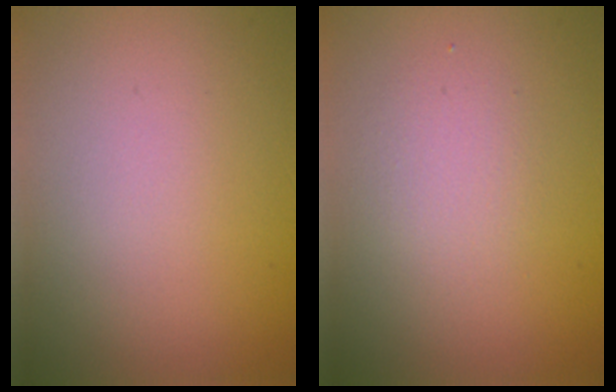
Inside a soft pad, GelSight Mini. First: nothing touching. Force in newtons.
{"total": 1.8, "press": 1.8, "slide": 0.1}